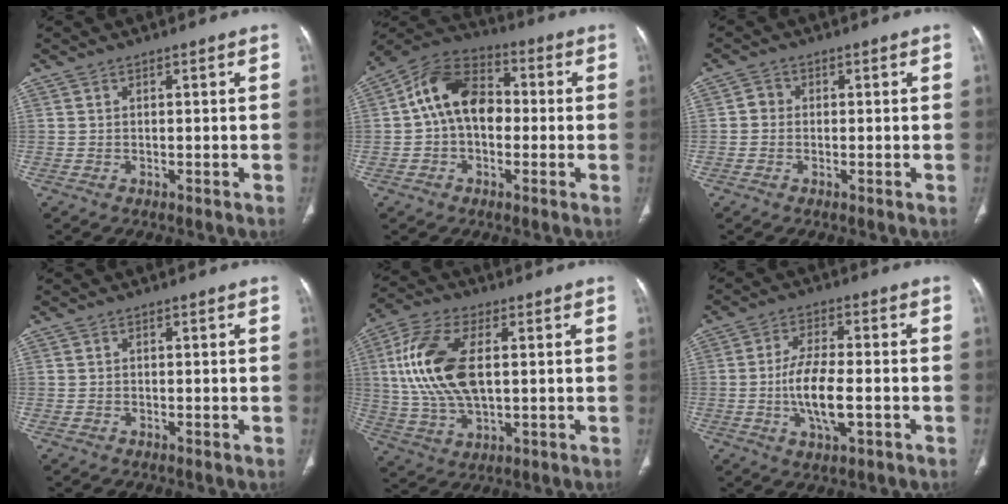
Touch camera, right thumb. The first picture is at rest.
{"total": 12.9, "force": [0.0, 9.2, 9.1], "torque": [-0.135, 0.034, -0.014]}
{"total": 1.9, "force": [-0.2, 1.7, 0.8], "torque": [-0.005, 0.005, -0.012]}
{"total": 0.6, "force": [-0.3, 0.4, 0.3], "torque": [-0.007, 0.000, -0.006]}
{"total": 16.0, "force": [2.3, 8.3, 13.5], "torque": [-0.284, 0.005, 0.047]}
{"total": 9.3, "force": [-2.0, 3.6, 8.4], "torque": [-0.163, 0.008, -0.038]}